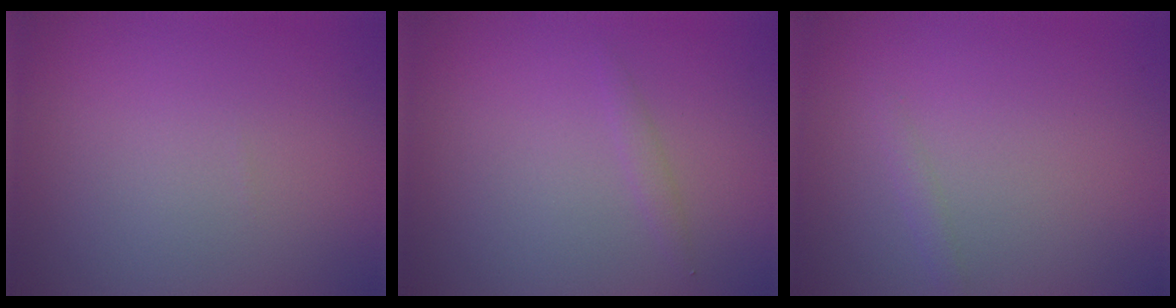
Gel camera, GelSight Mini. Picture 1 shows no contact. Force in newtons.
{"total": 0.8, "press": 0.8, "slide": 0.0}
{"total": 0.7, "press": 0.7, "slide": 0.1}